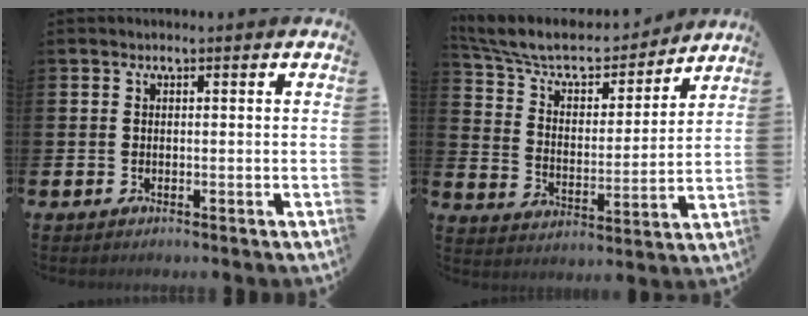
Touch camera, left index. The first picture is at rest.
{"total": 9.1, "force": [8.1, 2.9, 3.0], "torque": [-0.098, -0.056, 0.139]}